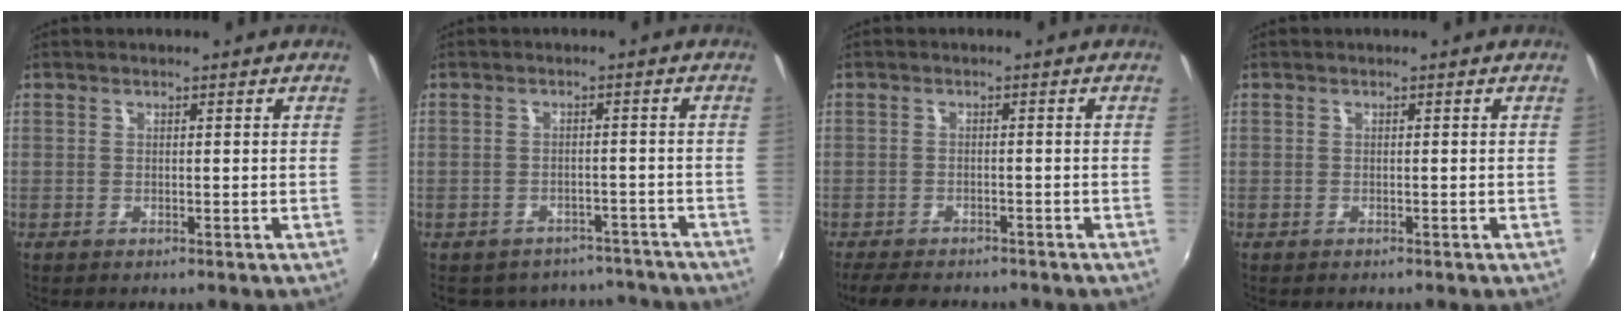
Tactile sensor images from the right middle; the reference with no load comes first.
{"total": 12.4, "force": [-10.6, 5.6, 3.0], "torque": [-0.068, 0.014, -0.122]}
{"total": 7.2, "force": [-6.1, 2.4, 2.9], "torque": [-0.074, -0.015, -0.098]}
{"total": 0.0}